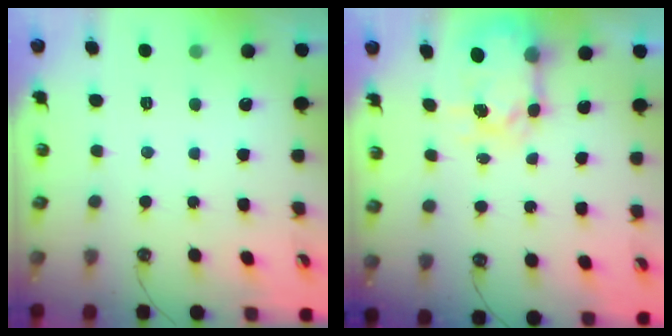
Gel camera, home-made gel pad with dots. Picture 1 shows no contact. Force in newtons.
{"total": 6.8, "press": 6.7, "slide": 0.6}